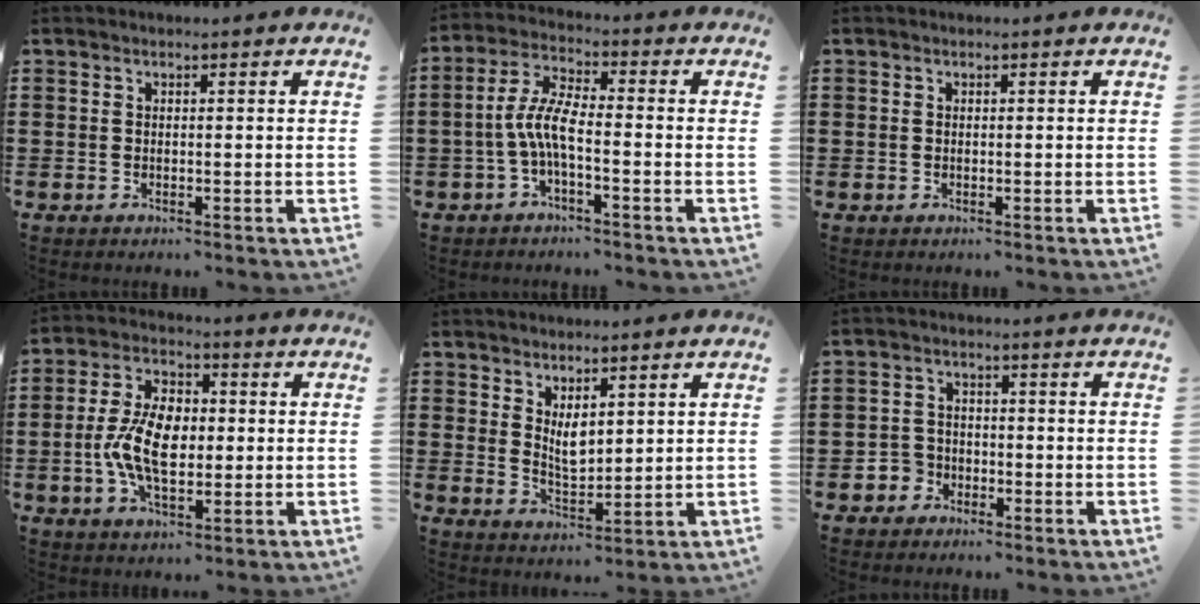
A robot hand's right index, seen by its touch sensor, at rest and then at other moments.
{"total": 6.0, "force": [-1.9, 1.5, 5.5], "torque": [-0.133, -0.009, -0.042]}
{"total": 0.5, "force": [0.0, 0.5, 0.0], "torque": [0.000, 0.004, 0.000]}
{"total": 8.9, "force": [-1.0, 5.1, 7.3], "torque": [-0.166, 0.005, -0.024]}
{"total": 3.8, "force": [2.0, 1.8, 2.7], "torque": [-0.048, -0.007, 0.036]}
{"total": 2.8, "force": [-1.7, 2.2, 0.6], "torque": [-0.029, 0.000, -0.039]}